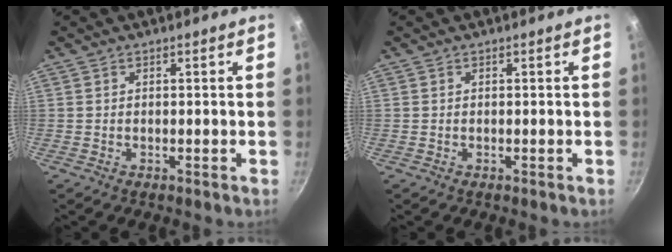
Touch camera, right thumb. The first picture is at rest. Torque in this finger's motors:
{"motor_torque": [-0.42, 0.36, 0.29, 0.29, 0.00]}